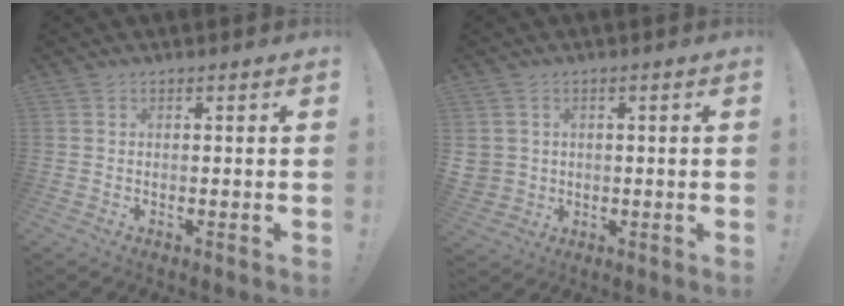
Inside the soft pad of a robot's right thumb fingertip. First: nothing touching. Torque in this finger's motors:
{"motor_torque": [0.12, -0.33, 0.42, -0.01, 0.00]}